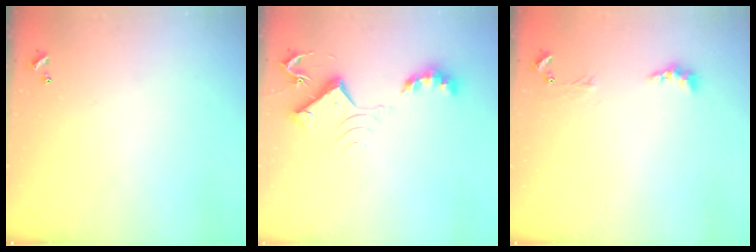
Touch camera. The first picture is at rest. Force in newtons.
{"total": 8.9, "press": 8.9, "slide": 0.5}
{"total": 1.3, "press": 1.1, "slide": 0.5}